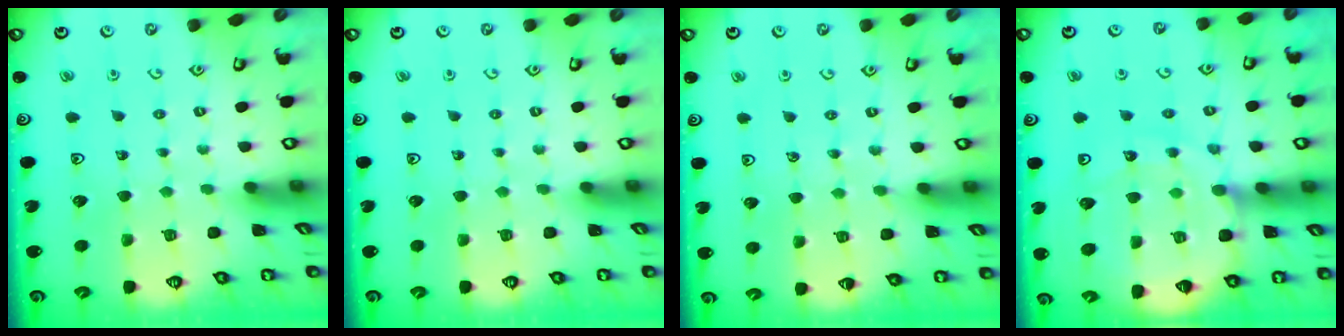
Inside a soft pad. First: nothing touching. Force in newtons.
{"total": 0.0}
{"total": 3.5, "press": 3.5, "slide": 0.6}
{"total": 15.6, "press": 15.4, "slide": 1.9}